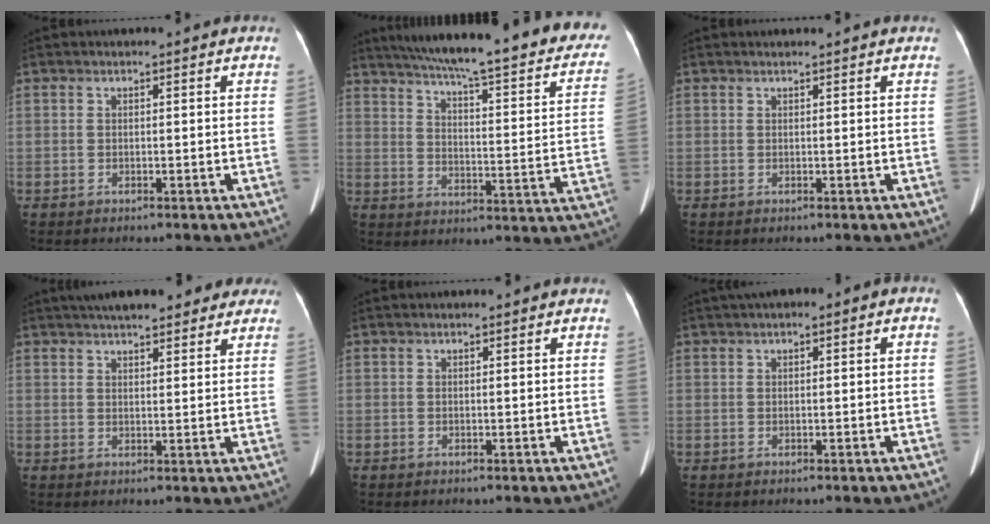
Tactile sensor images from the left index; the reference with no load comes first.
{"total": 30.2, "force": [24.5, 4.4, 17.2], "torque": [-0.235, -0.040, 0.299]}
{"total": 1.2, "force": [1.2, -0.1, 0.3], "torque": [-0.009, 0.012, 0.020]}
{"total": 13.6, "force": [11.1, 3.7, 6.9], "torque": [-0.094, 0.035, 0.141]}
{"total": 0.0}
{"total": 2.6, "force": [0.7, 0.9, 2.4], "torque": [-0.046, 0.016, 0.008]}